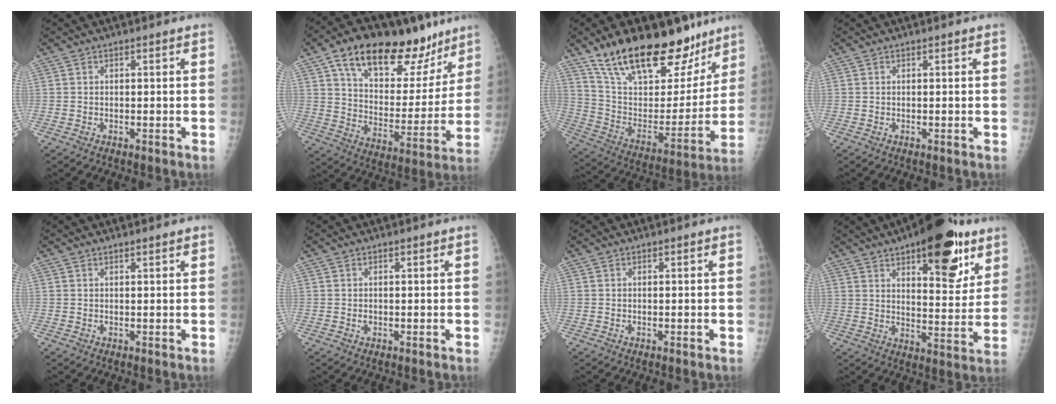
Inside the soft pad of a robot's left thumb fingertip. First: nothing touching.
{"total": 25.7, "force": [16.1, 12.3, 15.9], "torque": [-0.198, -0.036, 0.254]}
{"total": 28.4, "force": [19.8, 12.3, 16.3], "torque": [-0.219, -0.069, 0.326]}
{"total": 0.0}
{"total": 0.9, "force": [0.8, 0.1, 0.5], "torque": [-0.004, -0.003, 0.012]}
{"total": 0.6, "force": [0.1, 0.5, 0.3], "torque": [0.000, 0.000, 0.002]}
{"total": 0.0}
{"total": 20.3, "force": [11.4, 8.0, 14.7], "torque": [-0.164, -0.046, 0.163]}